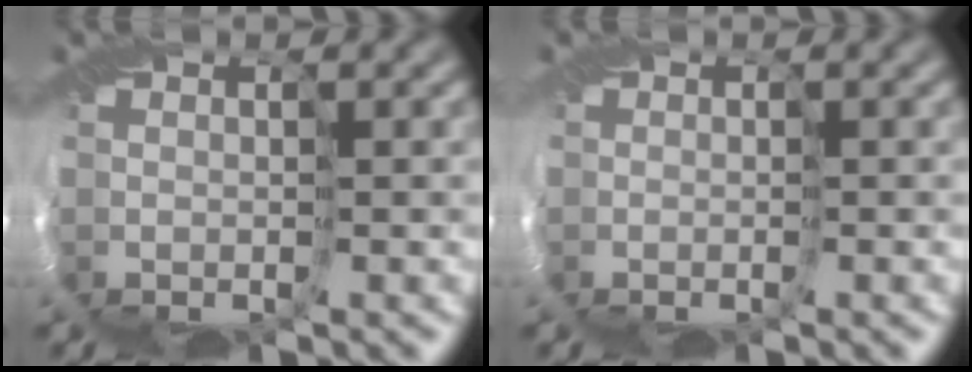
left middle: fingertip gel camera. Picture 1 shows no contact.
{"total": 0.9, "force": [-0.3, 0.7, -0.5], "torque": [0.017, -0.004, -0.009]}